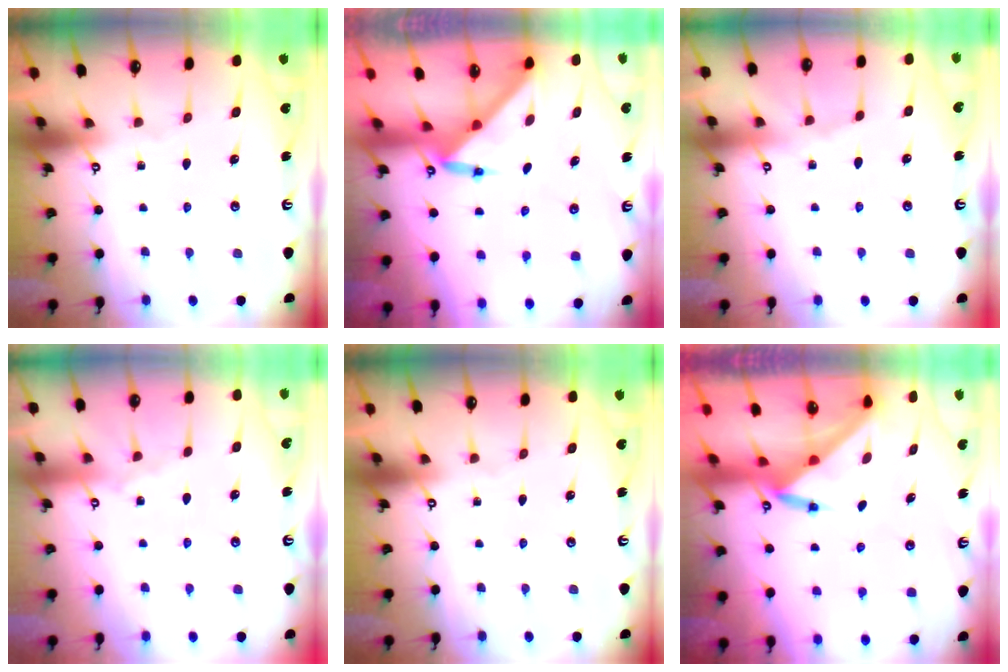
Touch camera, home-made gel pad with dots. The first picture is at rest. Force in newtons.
{"total": 2.9, "press": 2.9, "slide": 0.2}
{"total": 4.3, "press": 4.2, "slide": 0.7}
{"total": 2.8, "press": 2.8, "slide": 0.5}
{"total": 0.0}
{"total": 3.6, "press": 3.6, "slide": 0.3}